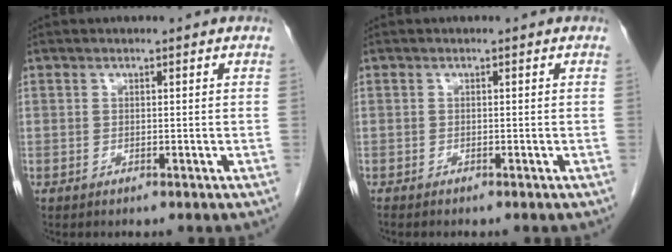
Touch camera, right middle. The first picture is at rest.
{"total": 1.0, "force": [-0.9, 0.2, 0.4], "torque": [-0.007, -0.001, -0.011]}